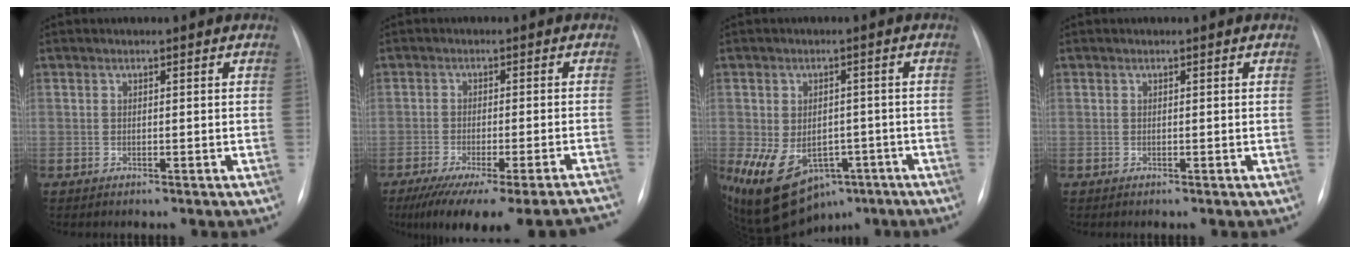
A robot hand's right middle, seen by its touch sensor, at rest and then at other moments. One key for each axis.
{"total": 21.2, "fx": -18.9, "fy": 0.5, "fz": 9.6, "tx": -0.083, "ty": -0.033, "tz": -0.249}
{"total": 15.1, "fx": -7.3, "fy": 9.9, "fz": 8.7, "tx": -0.173, "ty": 0.001, "tz": -0.097}
{"total": 0.0}